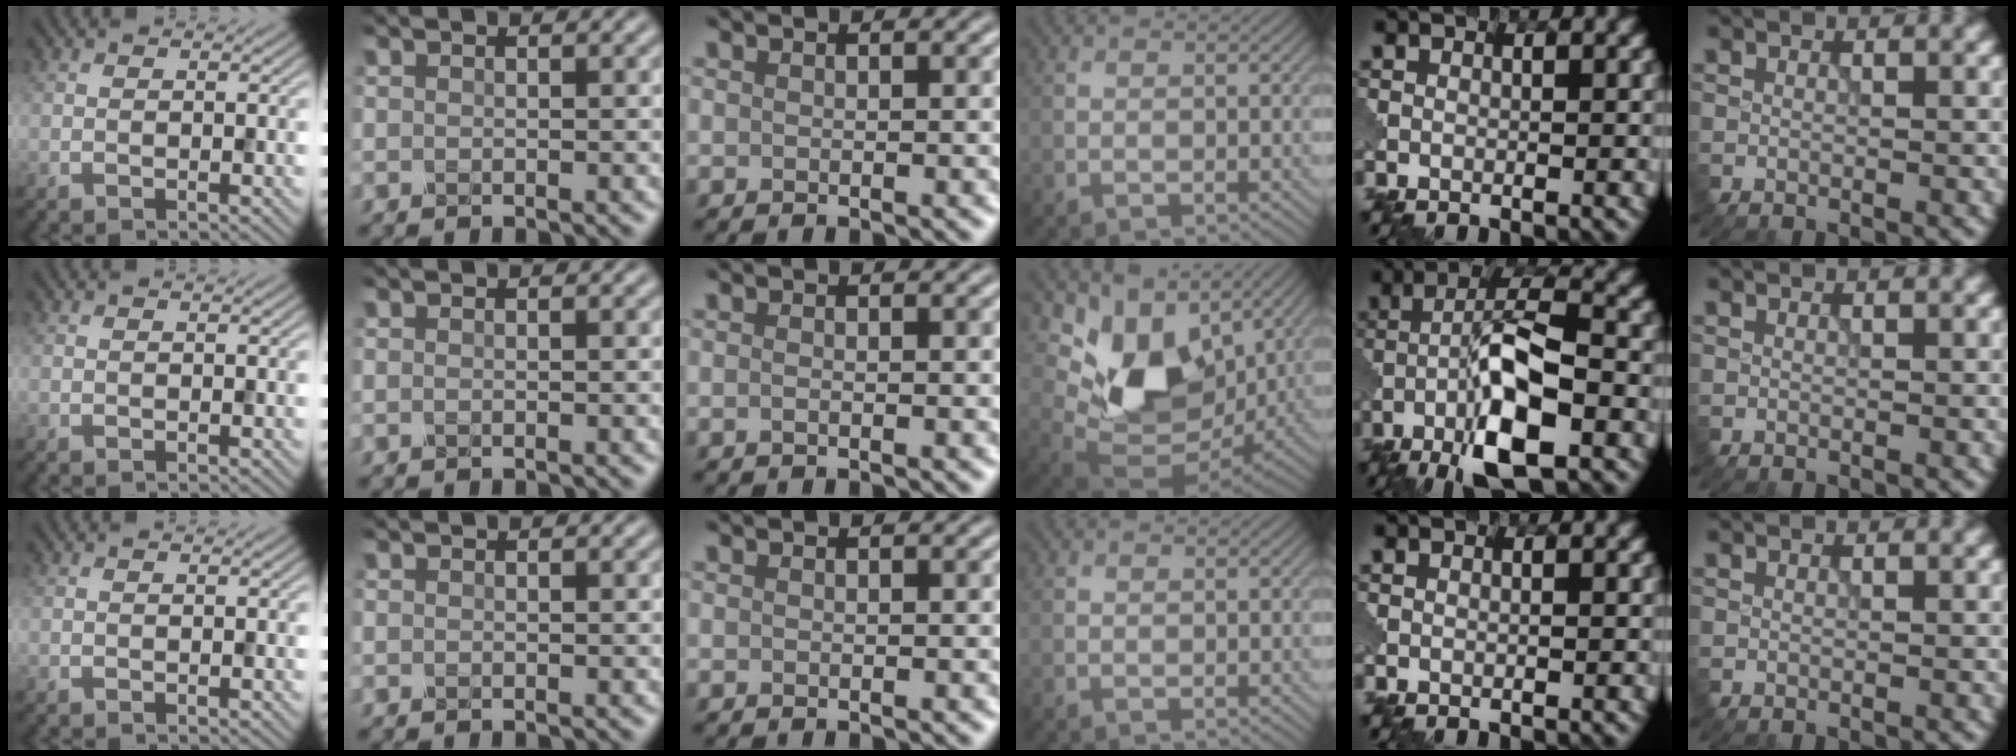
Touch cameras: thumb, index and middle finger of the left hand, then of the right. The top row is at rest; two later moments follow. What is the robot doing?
{"motion": "insert", "object": "pin"}